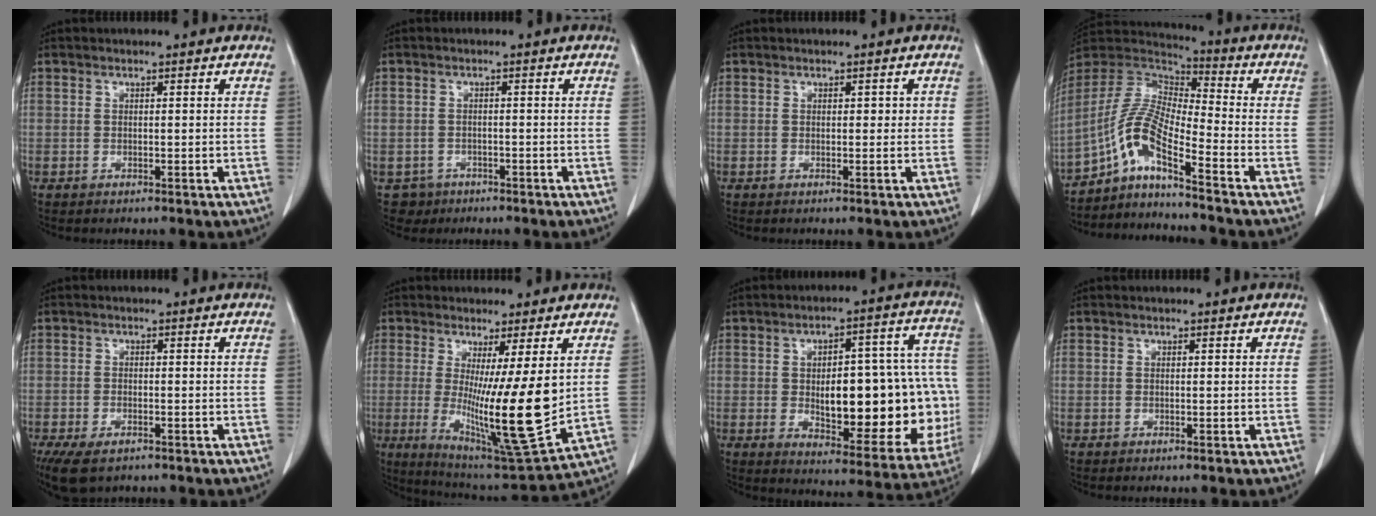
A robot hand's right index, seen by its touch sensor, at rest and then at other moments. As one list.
[{"total": 3.3, "force": [-1.6, 2.9, -0.3], "torque": [0.009, 0.011, -0.023]}, {"total": 1.4, "force": [0.3, 0.8, 1.1], "torque": [-0.013, 0.003, 0.005]}, {"total": 9.8, "force": [-6.3, 0.7, 7.5], "torque": [-0.170, 0.012, -0.123]}, {"total": 6.8, "force": [-4.6, 3.2, 3.8], "torque": [-0.071, -0.011, -0.071]}, {"total": 15.6, "force": [0.4, 0.6, 15.6], "torque": [-0.273, -0.046, 0.015]}, {"total": 23.3, "force": [-2.0, 8.4, 21.7], "torque": [-0.226, 0.033, 0.003]}, {"total": 0.0}]